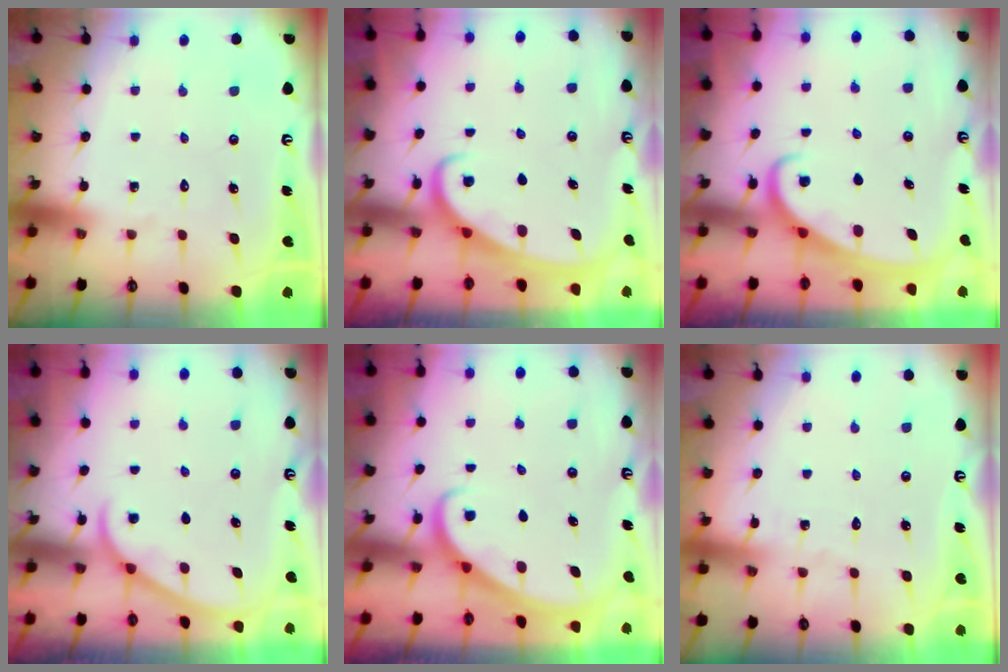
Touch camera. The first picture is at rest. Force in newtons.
{"total": 2.5, "press": 2.5, "slide": 0.3}
{"total": 2.5, "press": 2.5, "slide": 0.3}
{"total": 2.5, "press": 2.5, "slide": 0.2}
{"total": 2.7, "press": 2.7, "slide": 0.2}
{"total": 1.6, "press": 1.6, "slide": 0.2}